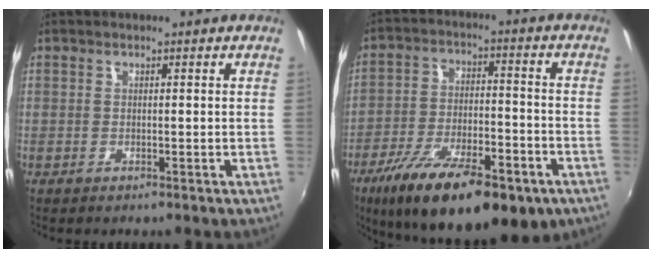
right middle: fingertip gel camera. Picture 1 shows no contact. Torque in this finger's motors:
{"motor_torque": [1.54, -0.60, 0.46, 0.21]}